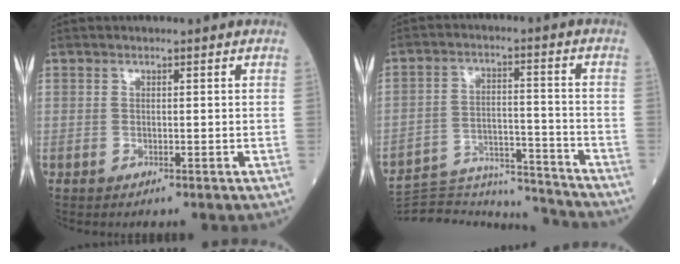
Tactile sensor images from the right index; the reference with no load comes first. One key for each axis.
{"total": 19.4, "fx": -19.0, "fy": 1.6, "fz": 3.6, "tx": -0.090, "ty": 0.012, "tz": -0.280}